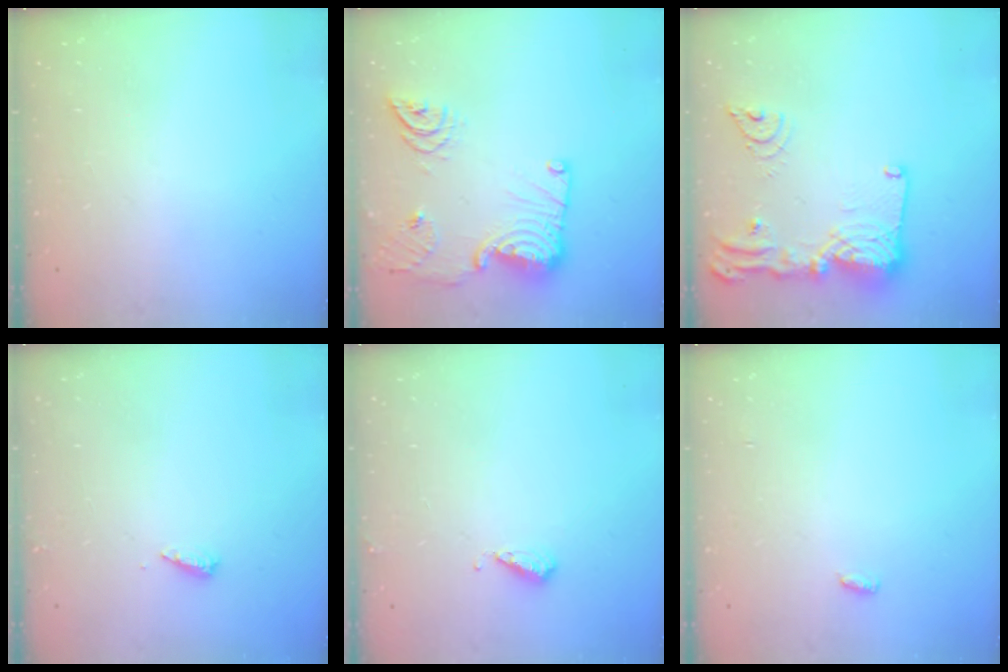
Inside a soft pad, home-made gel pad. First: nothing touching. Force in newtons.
{"total": 20.1, "press": 19.4, "slide": 5.4}
{"total": 18.5, "press": 18.4, "slide": 1.7}
{"total": 3.6, "press": 3.6, "slide": 0.3}
{"total": 4.5, "press": 4.4, "slide": 0.8}
{"total": 6.9, "press": 2.6, "slide": 6.4}